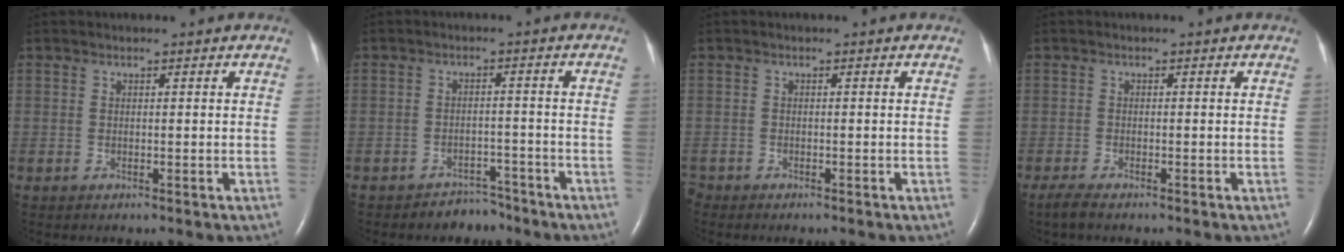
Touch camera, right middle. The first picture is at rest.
{"total": 3.3, "force": [-2.9, 1.5, -0.3], "torque": [0.004, 0.005, -0.041]}
{"total": 1.1, "force": [-1.1, 0.4, 0.0], "torque": [0.000, -0.001, -0.018]}
{"total": 1.9, "force": [-1.6, 0.2, 1.1], "torque": [-0.034, -0.008, -0.029]}